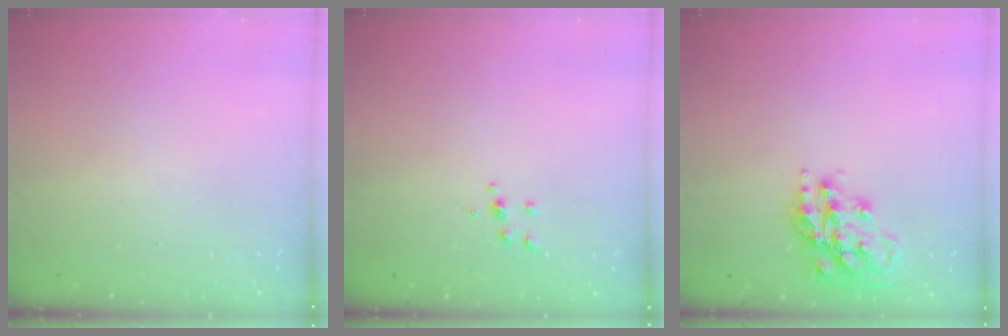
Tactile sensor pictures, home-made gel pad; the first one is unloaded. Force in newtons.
{"total": 4.0, "press": 3.9, "slide": 0.9}
{"total": 16.1, "press": 16.0, "slide": 1.3}